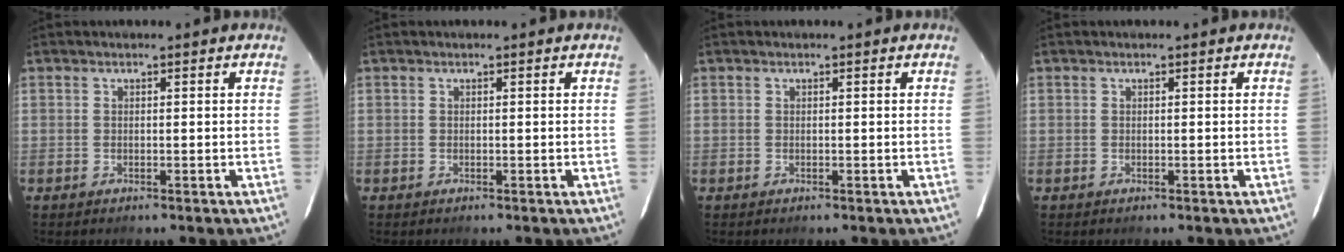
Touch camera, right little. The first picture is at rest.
{"total": 0.0}
{"total": 0.0}
{"total": 0.0}